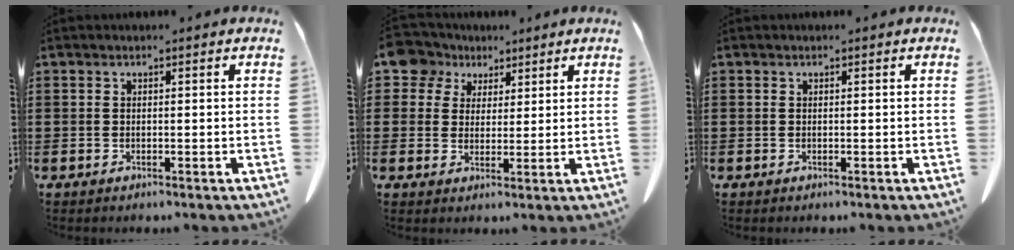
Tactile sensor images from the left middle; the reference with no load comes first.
{"total": 6.2, "force": [3.9, 4.6, 1.2], "torque": [-0.049, -0.002, 0.072]}
{"total": 0.0}